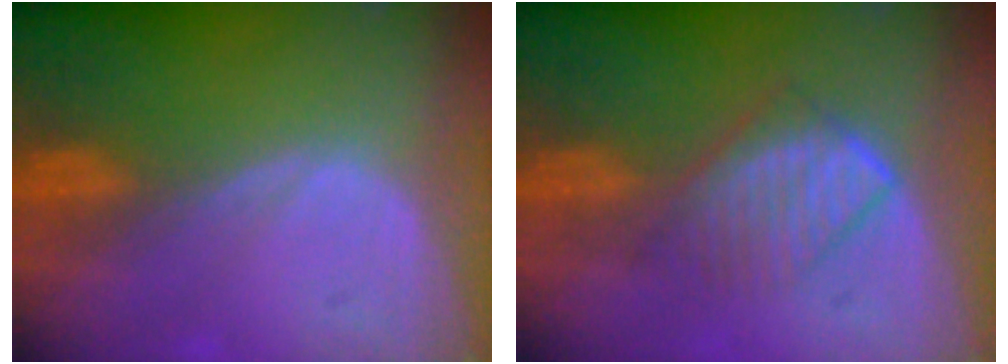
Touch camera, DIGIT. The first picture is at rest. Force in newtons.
{"total": 6.0, "press": 5.7, "slide": 2.0}